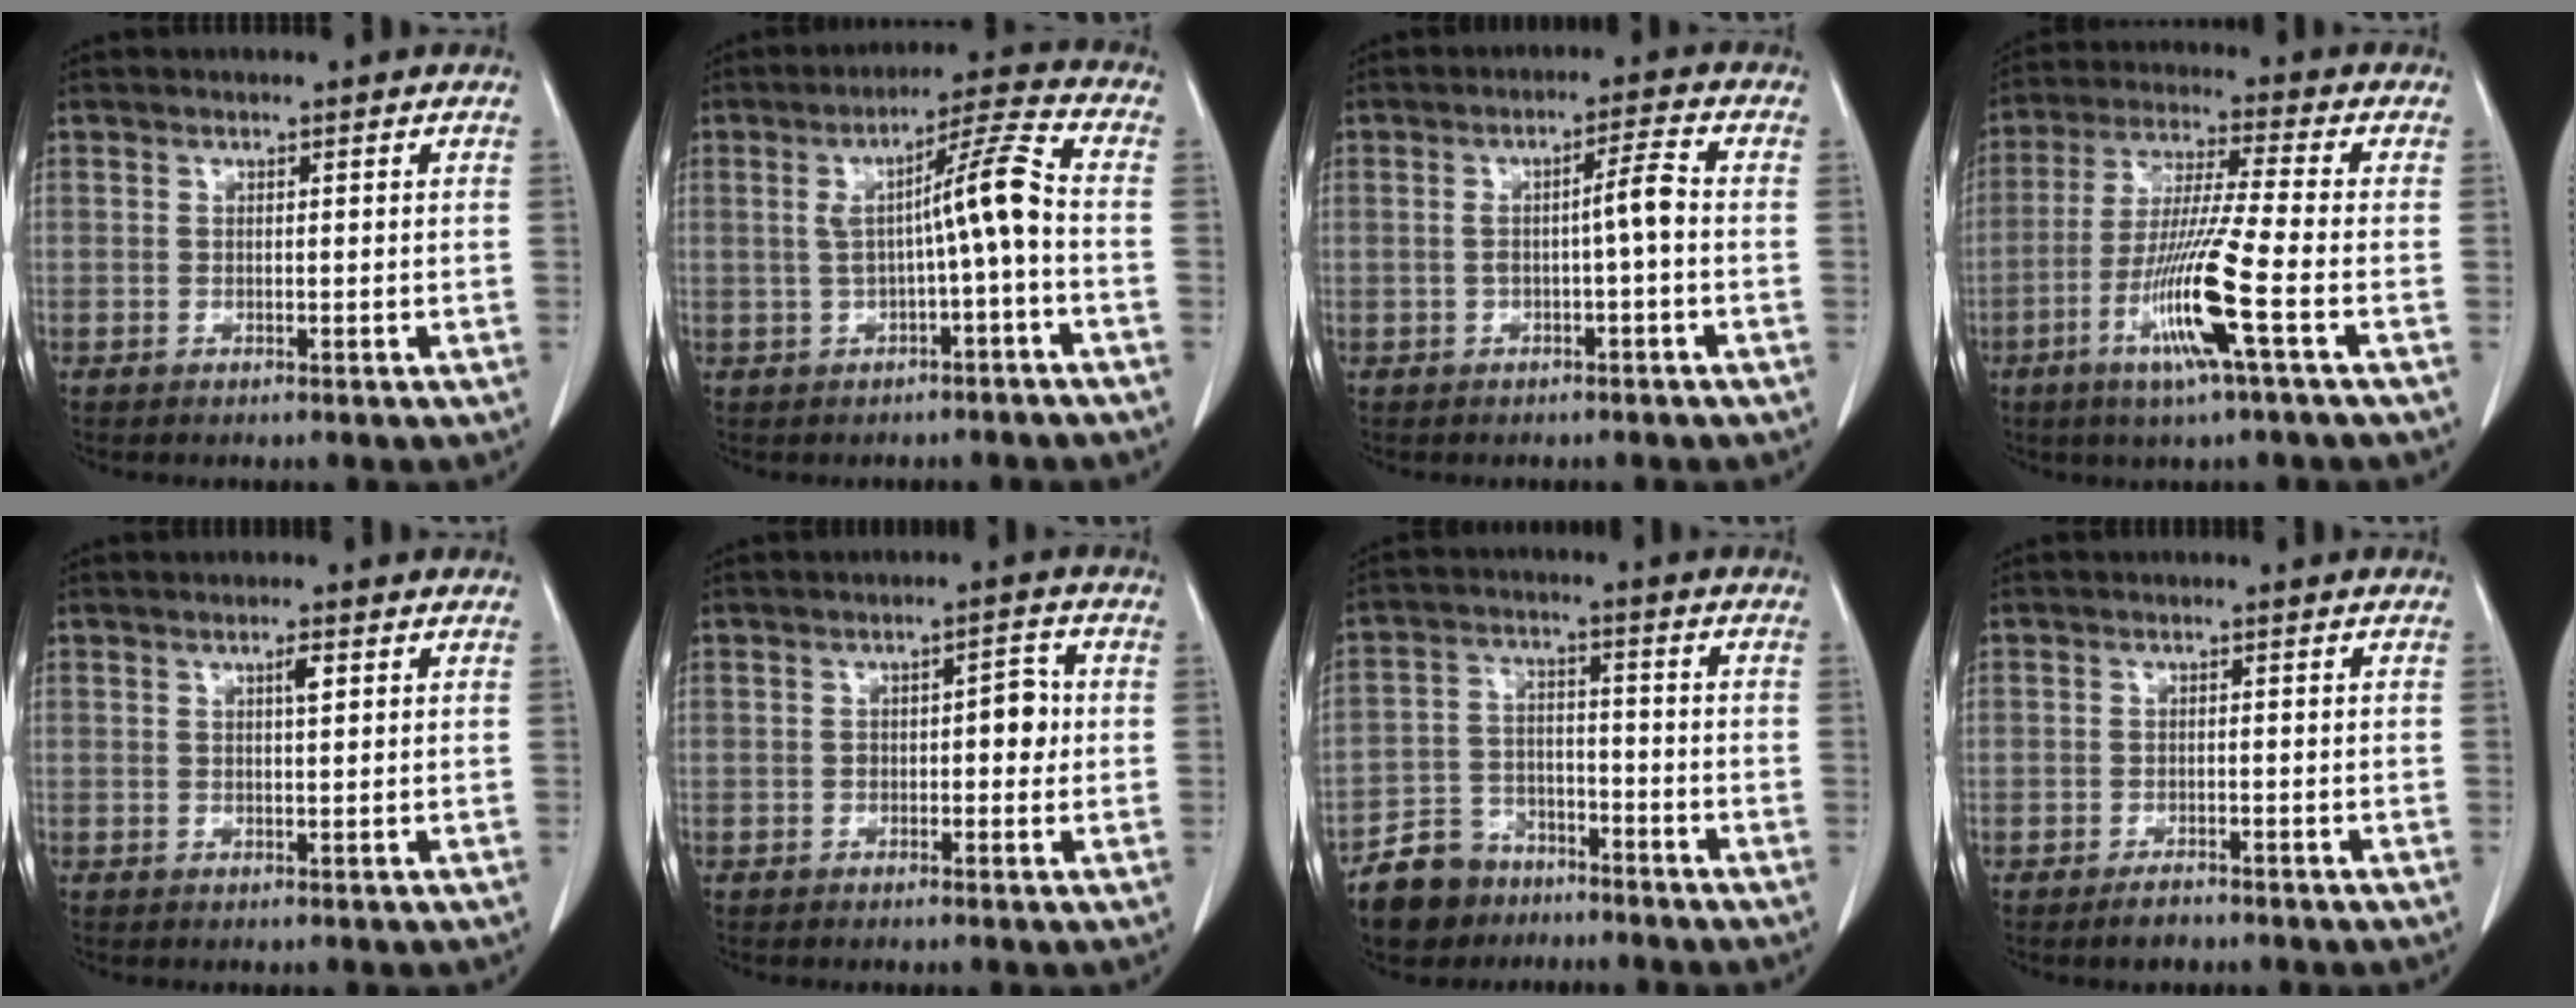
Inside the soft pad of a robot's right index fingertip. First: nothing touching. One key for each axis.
{"total": 7.6, "fx": -0.7, "fy": -0.4, "fz": 7.6, "tx": -0.118, "ty": 0.024, "tz": -0.010}
{"total": 3.9, "fx": -0.6, "fy": 0.0, "fz": 3.9, "tx": -0.064, "ty": 0.012, "tz": -0.008}
{"total": 12.5, "fx": -4.8, "fy": -1.1, "fz": 11.5, "tx": -0.229, "ty": -0.021, "tz": -0.096}
{"total": 1.5, "fx": 0.6, "fy": 0.2, "fz": 1.4, "tx": -0.025, "ty": 0.000, "tz": 0.009}
{"total": 3.9, "fx": -0.2, "fy": 1.7, "fz": 3.5, "tx": -0.044, "ty": 0.017, "tz": -0.004}
{"total": 8.7, "fx": -6.7, "fy": 5.3, "fz": 1.8, "tx": -0.046, "ty": 0.007, "tz": -0.120}
{"total": 2.2, "fx": -1.8, "fy": 1.1, "fz": 0.8, "tx": -0.014, "ty": 0.001, "tz": -0.025}